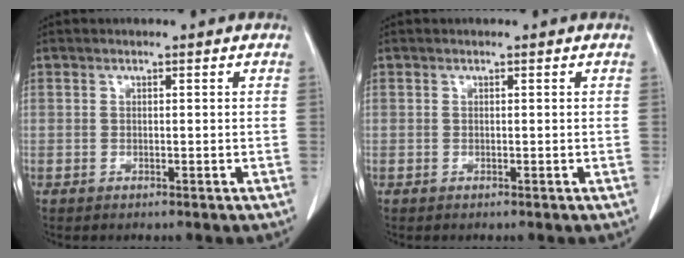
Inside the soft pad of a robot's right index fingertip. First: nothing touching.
{"total": 0.0}